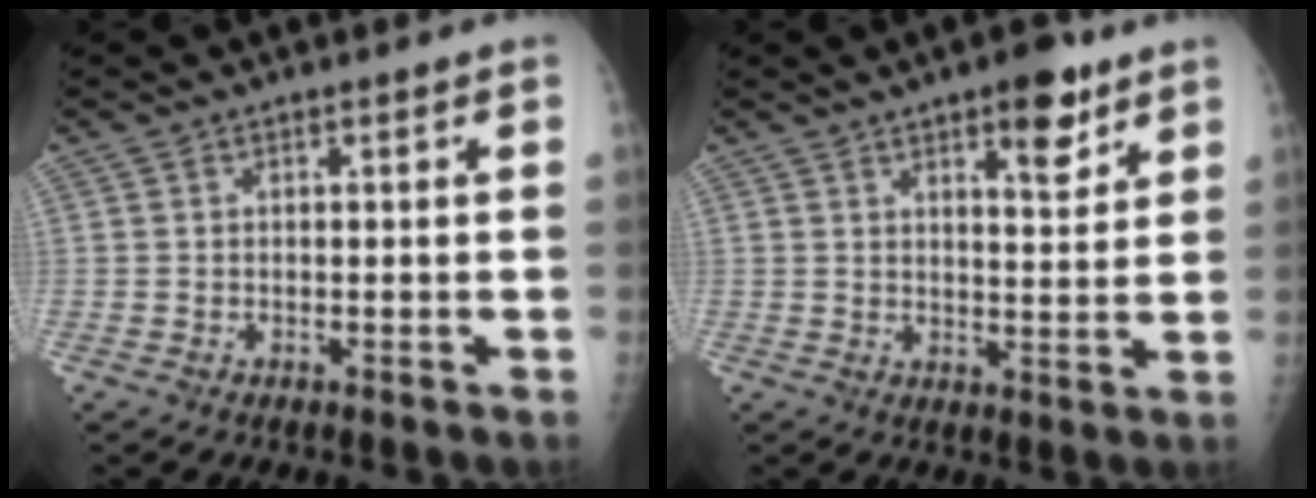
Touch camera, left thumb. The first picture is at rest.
{"total": 8.0, "force": [4.8, 2.8, 5.7], "torque": [-0.061, -0.027, 0.067]}